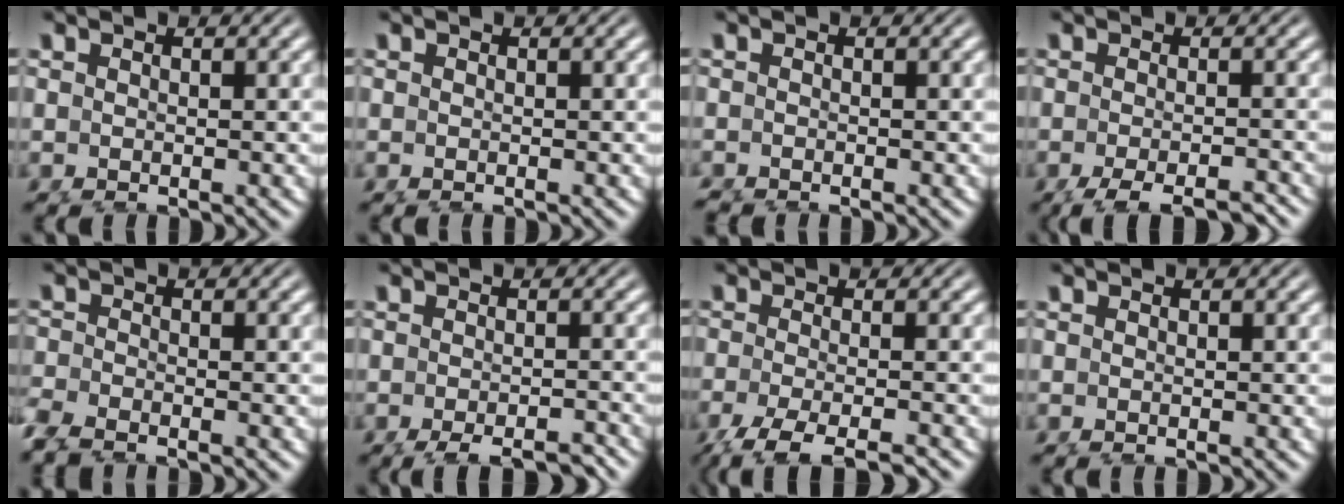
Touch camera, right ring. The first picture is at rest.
{"total": 0.0}
{"total": 1.1, "force": [-1.1, -0.2, 0.0], "torque": [0.002, -0.011, -0.016]}
{"total": 5.1, "force": [-4.4, 1.0, 2.2], "torque": [-0.029, -0.014, -0.062]}
{"total": 2.6, "force": [-2.4, 0.9, 0.7], "torque": [-0.012, -0.010, -0.043]}
{"total": 3.9, "force": [-3.5, 0.6, 1.6], "torque": [-0.016, -0.007, -0.052]}
{"total": 6.8, "force": [-5.4, 1.5, 3.8], "torque": [-0.068, -0.031, -0.067]}
{"total": 0.0}